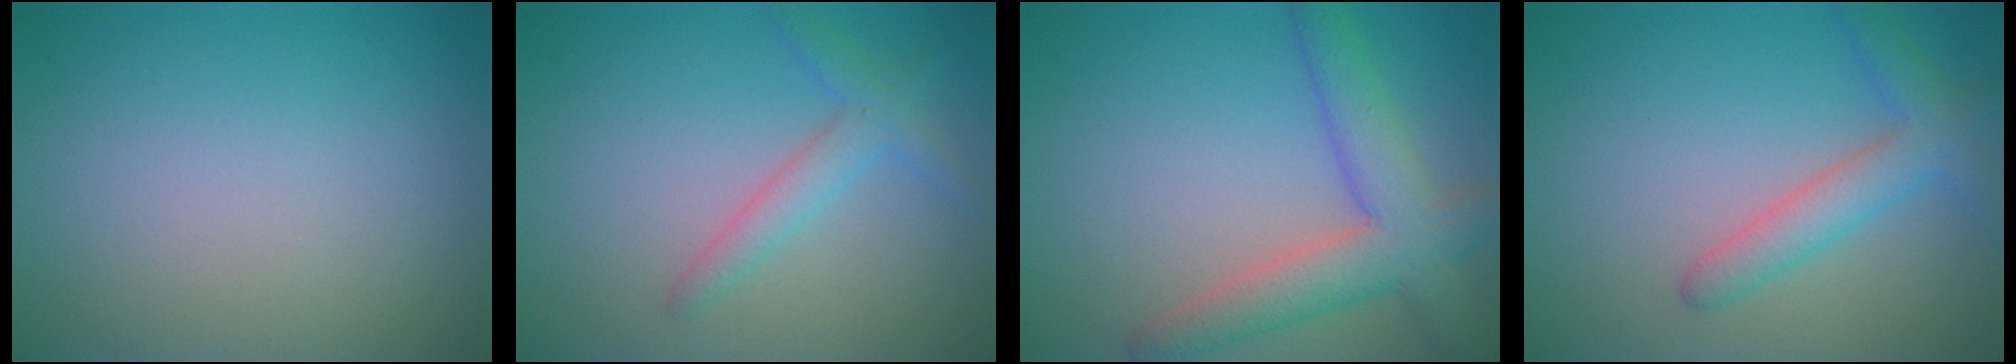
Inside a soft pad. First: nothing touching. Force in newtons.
{"total": 2.4, "press": 2.4, "slide": 0.1}
{"total": 5.9, "press": 5.8, "slide": 0.3}
{"total": 3.3, "press": 3.3, "slide": 0.2}